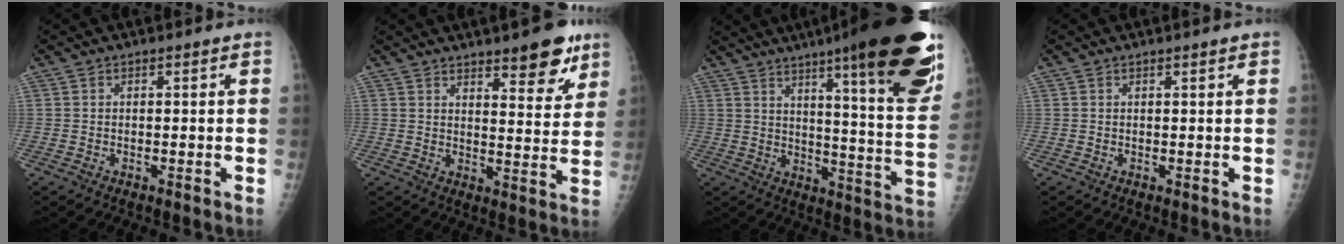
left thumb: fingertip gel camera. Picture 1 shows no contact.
{"total": 10.0, "force": [6.7, 3.1, 6.8], "torque": [-0.062, -0.041, 0.092]}
{"total": 27.8, "force": [17.2, 3.9, 21.5], "torque": [-0.254, -0.073, 0.238]}
{"total": 0.9, "force": [0.6, 0.0, 0.7], "torque": [-0.008, 0.001, 0.009]}